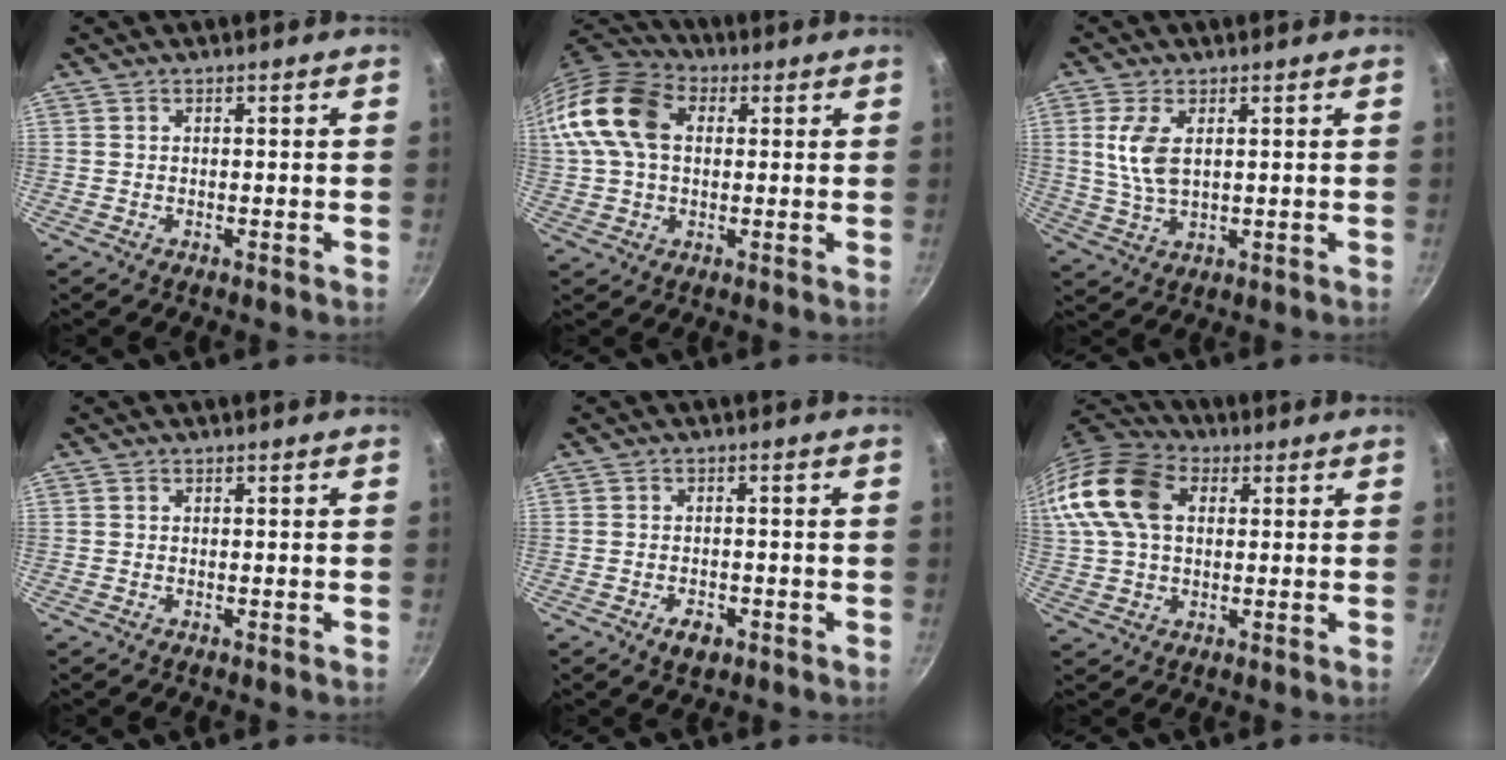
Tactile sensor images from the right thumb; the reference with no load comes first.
{"total": 14.8, "force": [3.0, 10.1, 10.4], "torque": [-0.189, 0.022, 0.038]}
{"total": 7.1, "force": [1.8, 3.6, 5.9], "torque": [-0.119, -0.008, 0.039]}
{"total": 0.0}
{"total": 3.6, "force": [-1.7, 2.1, 2.3], "torque": [-0.035, 0.012, -0.025]}
{"total": 17.8, "force": [4.6, 12.0, 12.3], "torque": [-0.247, 0.020, 0.069]}